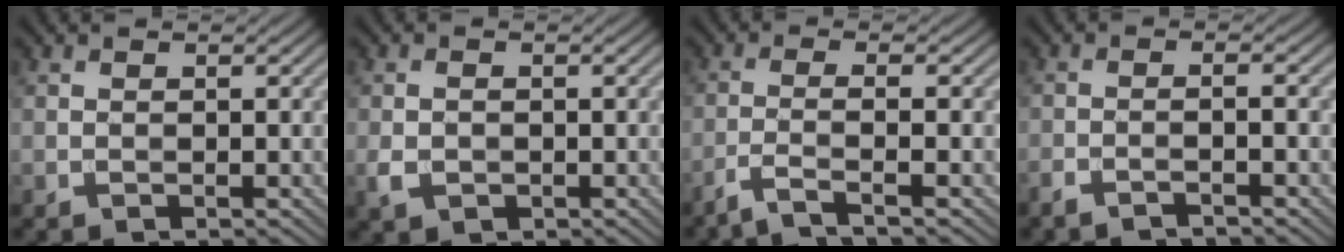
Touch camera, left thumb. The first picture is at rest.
{"total": 2.3, "force": [-0.6, 1.7, 1.5], "torque": [-0.033, -0.005, -0.011]}
{"total": 3.6, "force": [-2.3, 0.4, 2.8], "torque": [-0.040, 0.007, -0.068]}
{"total": 2.6, "force": [-2.1, 0.2, 1.6], "torque": [-0.025, 0.000, -0.049]}